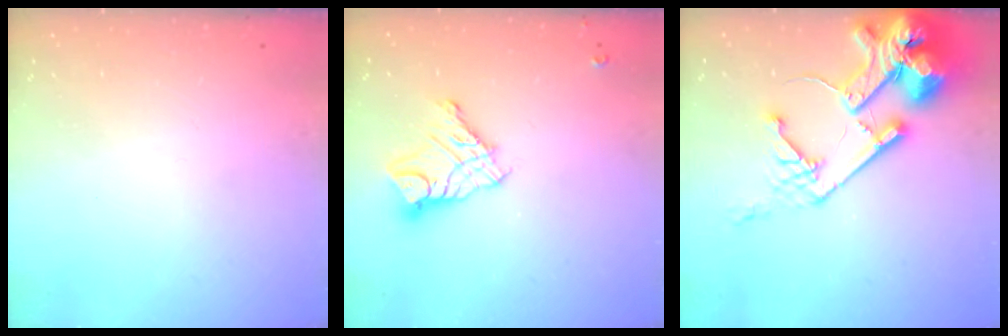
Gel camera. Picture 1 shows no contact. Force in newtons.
{"total": 10.5, "press": 10.4, "slide": 0.8}
{"total": 22.0, "press": 21.8, "slide": 2.7}